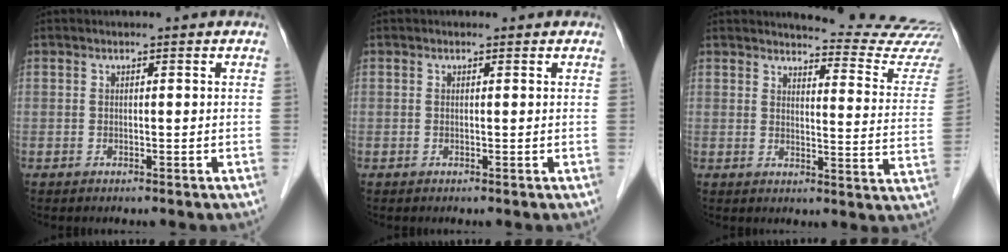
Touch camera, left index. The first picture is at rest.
{"total": 0.0}
{"total": 15.6, "force": [15.3, -0.3, 3.1], "torque": [-0.026, -0.118, 0.153]}